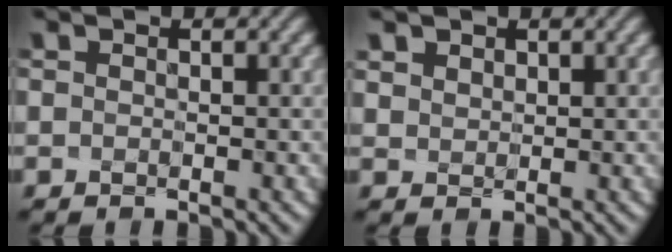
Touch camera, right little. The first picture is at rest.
{"total": 2.6, "force": [1.5, 1.8, 1.0], "torque": [-0.041, 0.006, 0.031]}